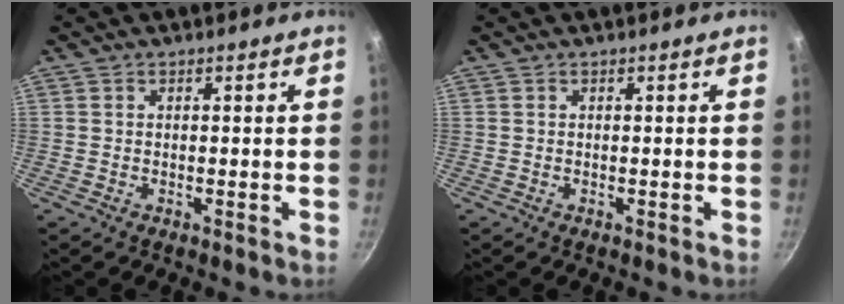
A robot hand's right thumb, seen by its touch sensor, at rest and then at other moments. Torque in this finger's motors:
{"motor_torque": [0.00, 0.00, 0.10, 0.09, 0.03]}